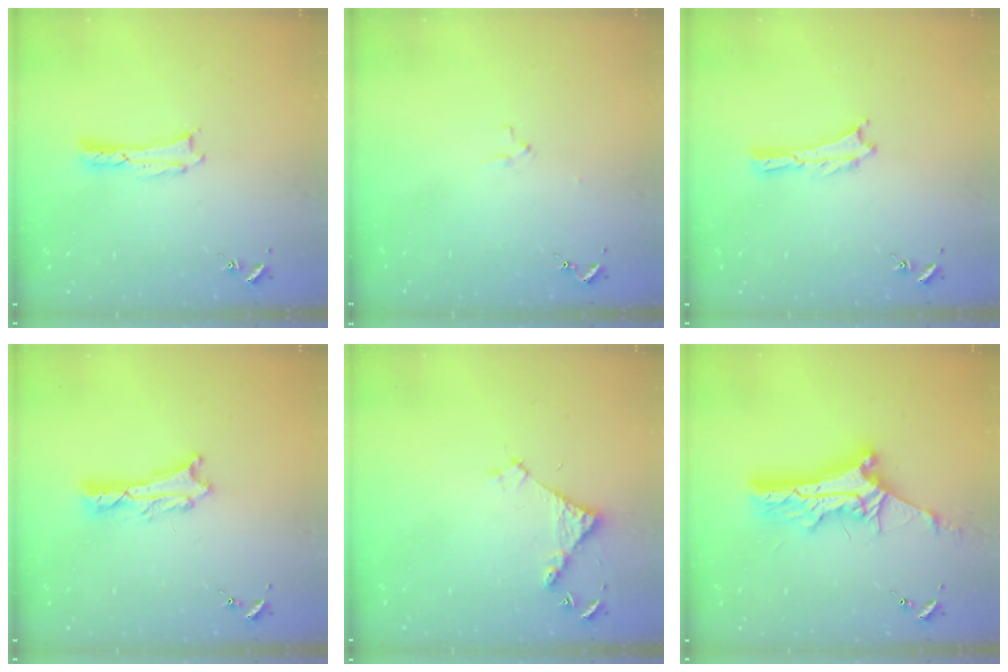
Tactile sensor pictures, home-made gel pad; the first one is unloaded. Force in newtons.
{"total": 1.1, "press": 1.1, "slide": 0.1}
{"total": 0.0}
{"total": 2.0, "press": 2.0, "slide": 0.2}
{"total": 4.0, "press": 4.0, "slide": 0.3}
{"total": 11.3, "press": 11.2, "slide": 1.1}